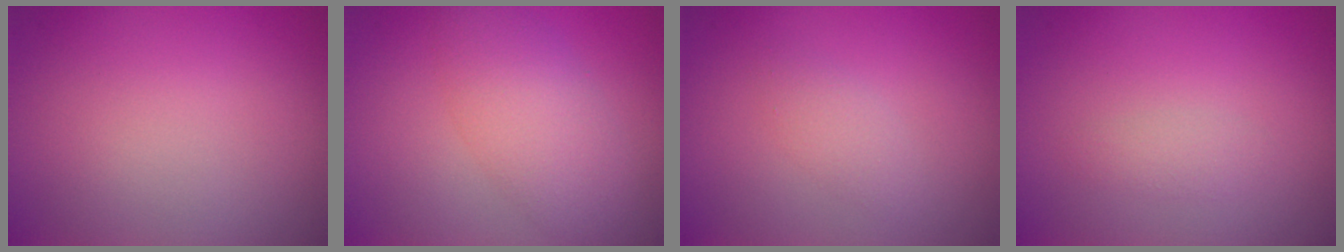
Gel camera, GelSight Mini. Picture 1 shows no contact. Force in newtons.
{"total": 4.7, "press": 4.7, "slide": 0.1}
{"total": 1.3, "press": 1.3, "slide": 0.1}
{"total": 1.0, "press": 1.0, "slide": 0.1}